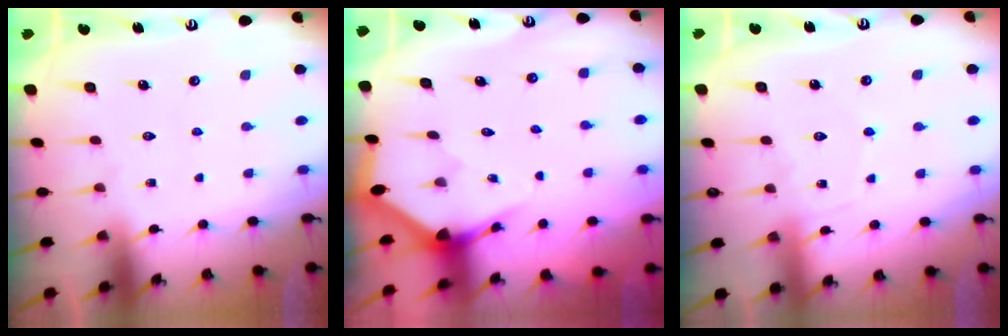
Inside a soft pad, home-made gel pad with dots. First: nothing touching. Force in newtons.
{"total": 3.2, "press": 3.2, "slide": 0.2}
{"total": 6.1, "press": 6.1, "slide": 0.6}